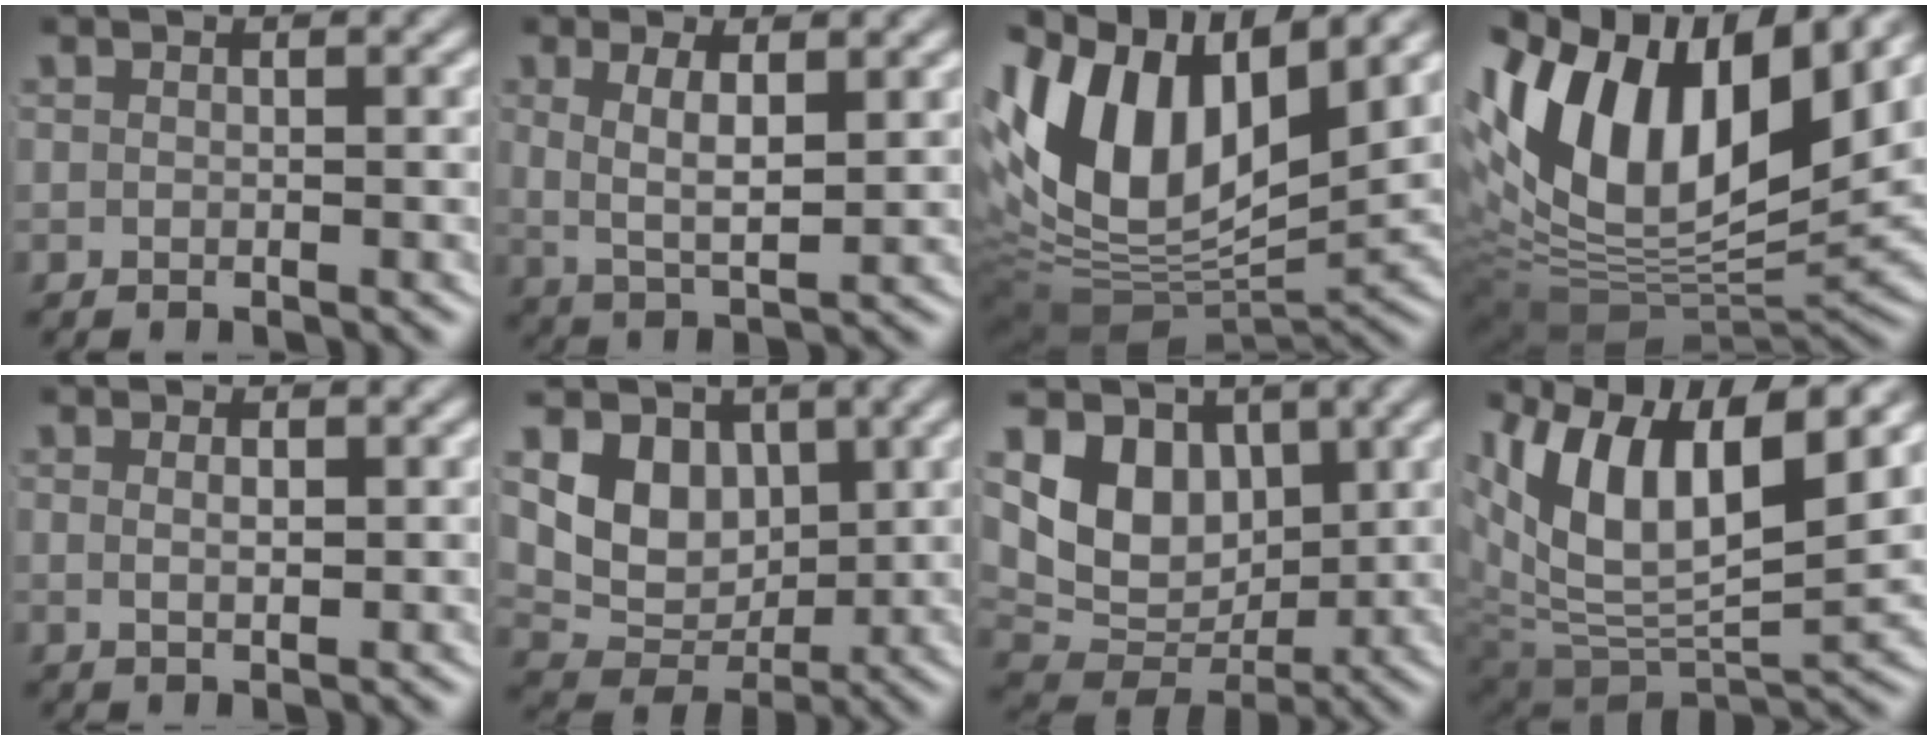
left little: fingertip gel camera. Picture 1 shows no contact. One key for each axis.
{"total": 4.4, "fx": 0.6, "fy": 1.9, "fz": 3.9, "tx": -0.072, "ty": -0.014, "tz": 0.019}
{"total": 16.8, "fx": 1.1, "fy": 11.4, "fz": 12.3, "tx": -0.254, "ty": -0.024, "tz": 0.030}
{"total": 18.6, "fx": 2.4, "fy": 11.8, "fz": 14.2, "tx": -0.264, "ty": -0.016, "tz": 0.048}
{"total": 1.2, "fx": 0.3, "fy": 0.1, "fz": 1.1, "tx": -0.018, "ty": -0.011, "tz": 0.013}
{"total": 9.7, "fx": 0.9, "fy": 8.3, "fz": 4.9, "tx": -0.100, "ty": -0.025, "tz": 0.022}
{"total": 11.1, "fx": 0.9, "fy": 9.3, "fz": 6.0, "tx": -0.124, "ty": -0.027, "tz": 0.021}
{"total": 13.5, "fx": 1.9, "fy": 9.1, "fz": 9.9, "tx": -0.191, "ty": -0.025, "tz": 0.042}